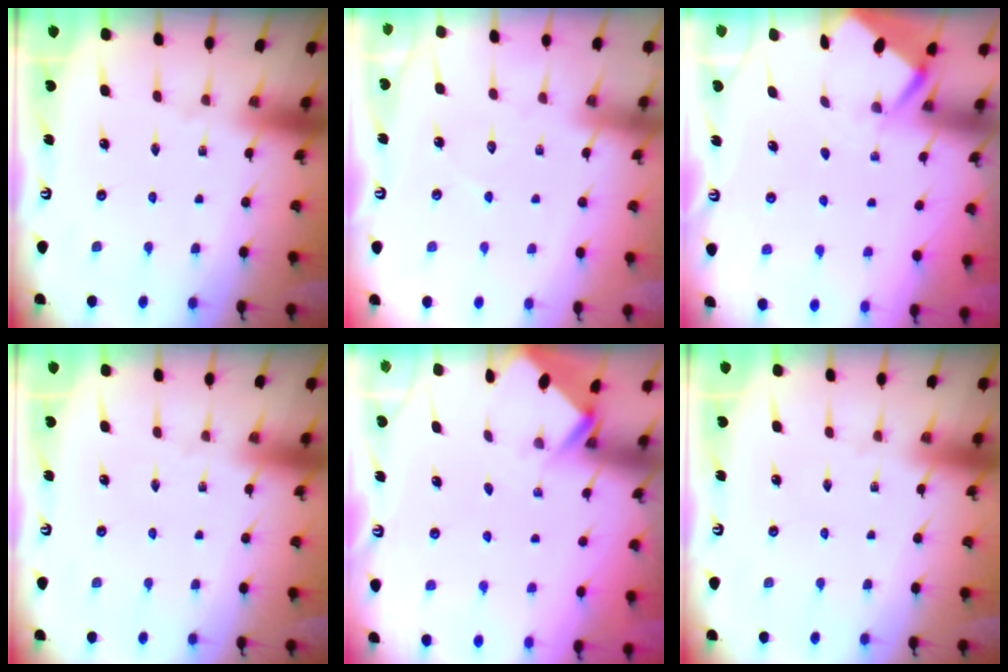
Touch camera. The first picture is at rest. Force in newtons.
{"total": 4.9, "press": 4.8, "slide": 0.6}
{"total": 2.6, "press": 2.6, "slide": 0.4}
{"total": 0.0}
{"total": 2.9, "press": 2.9, "slide": 0.2}
{"total": 0.0}